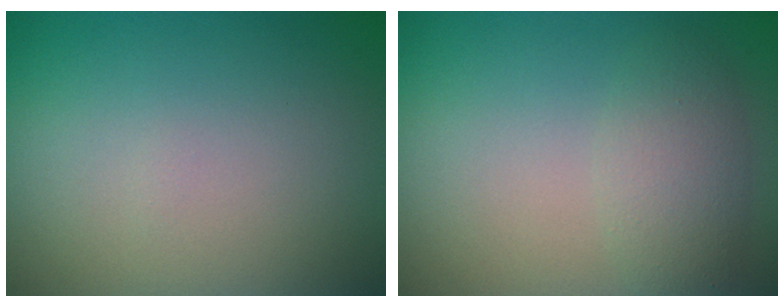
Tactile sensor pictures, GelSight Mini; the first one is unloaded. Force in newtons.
{"total": 2.7, "press": 2.7, "slide": 0.2}